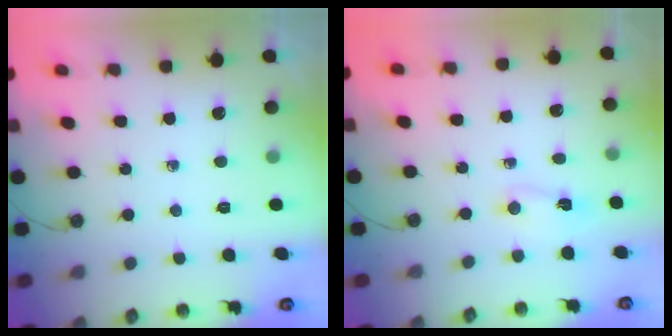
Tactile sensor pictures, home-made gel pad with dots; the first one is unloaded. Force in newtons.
{"total": 2.2, "press": 1.9, "slide": 1.1}